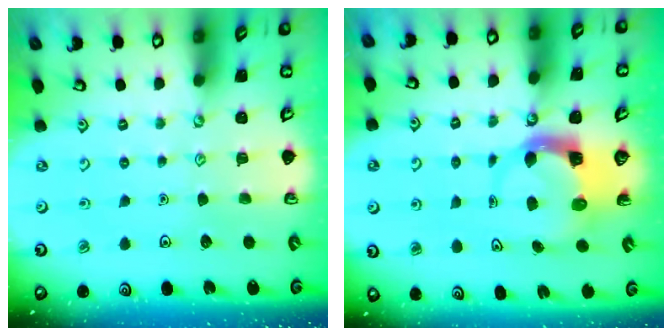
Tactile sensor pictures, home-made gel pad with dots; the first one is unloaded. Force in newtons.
{"total": 3.9, "press": 3.9, "slide": 0.6}